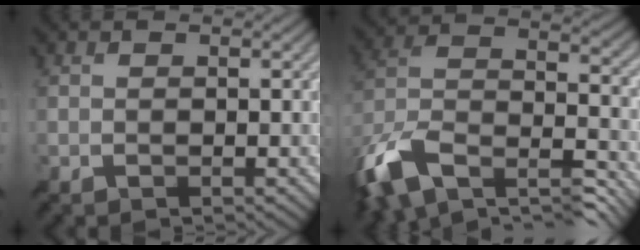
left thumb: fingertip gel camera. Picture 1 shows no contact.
{"total": 15.8, "force": [-9.5, 8.1, 9.7], "torque": [-0.252, -0.026, -0.144]}